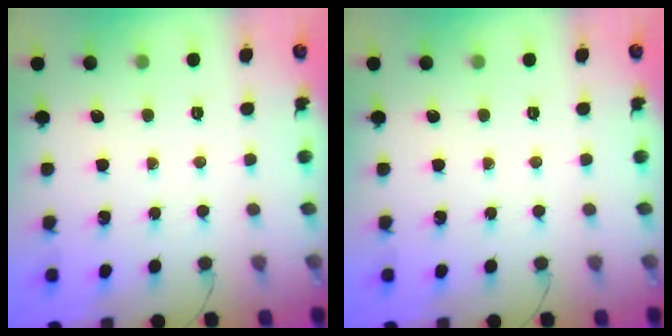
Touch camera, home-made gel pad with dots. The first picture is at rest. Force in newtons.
{"total": 0.0}